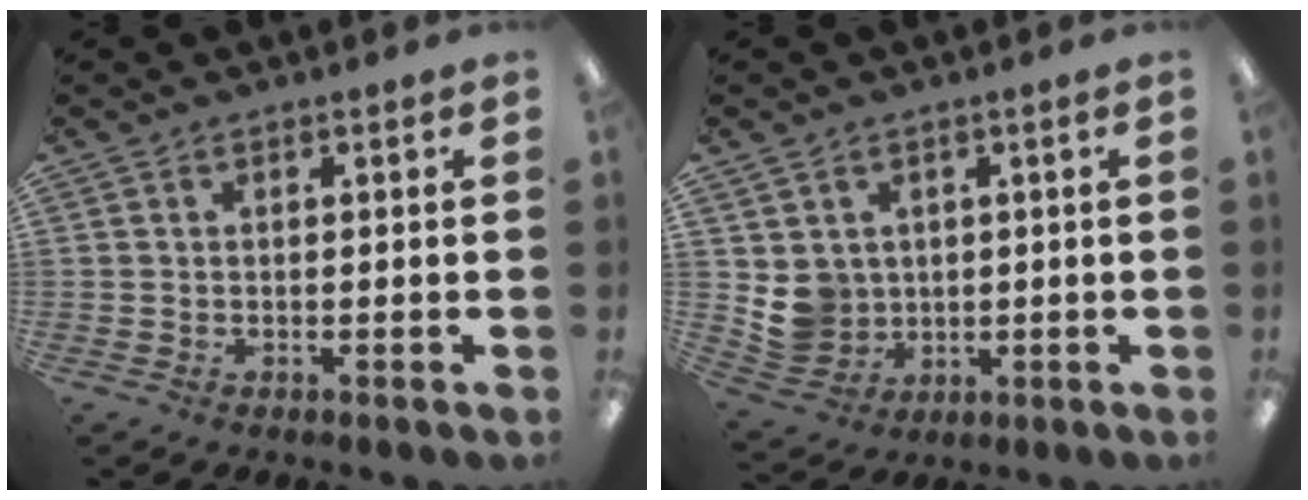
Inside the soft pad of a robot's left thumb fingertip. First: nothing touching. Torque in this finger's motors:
{"motor_torque": [1.05, 1.03, 0.48, -0.64, 0.01]}